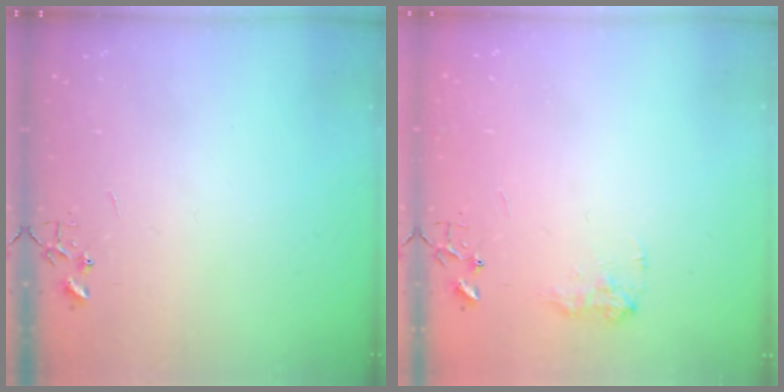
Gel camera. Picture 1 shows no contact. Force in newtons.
{"total": 7.9, "press": 7.9, "slide": 0.4}